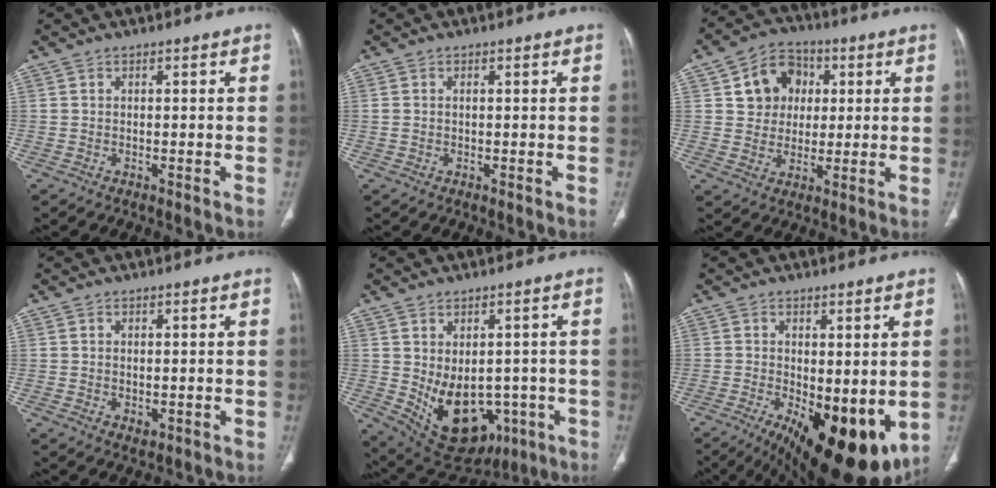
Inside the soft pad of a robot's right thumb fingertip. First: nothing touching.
{"total": 0.8, "force": [0.1, 0.5, 0.6], "torque": [-0.025, 0.010, 0.006]}
{"total": 10.6, "force": [2.9, 9.0, 4.6], "torque": [-0.034, 0.000, 0.045]}
{"total": 1.7, "force": [-0.1, 1.2, 1.2], "torque": [-0.019, -0.005, 0.004]}
{"total": 15.4, "force": [-3.0, 10.5, 10.8], "torque": [-0.140, 0.000, -0.008]}
{"total": 18.8, "force": [-5.0, 8.5, 16.0], "torque": [-0.205, -0.032, -0.051]}